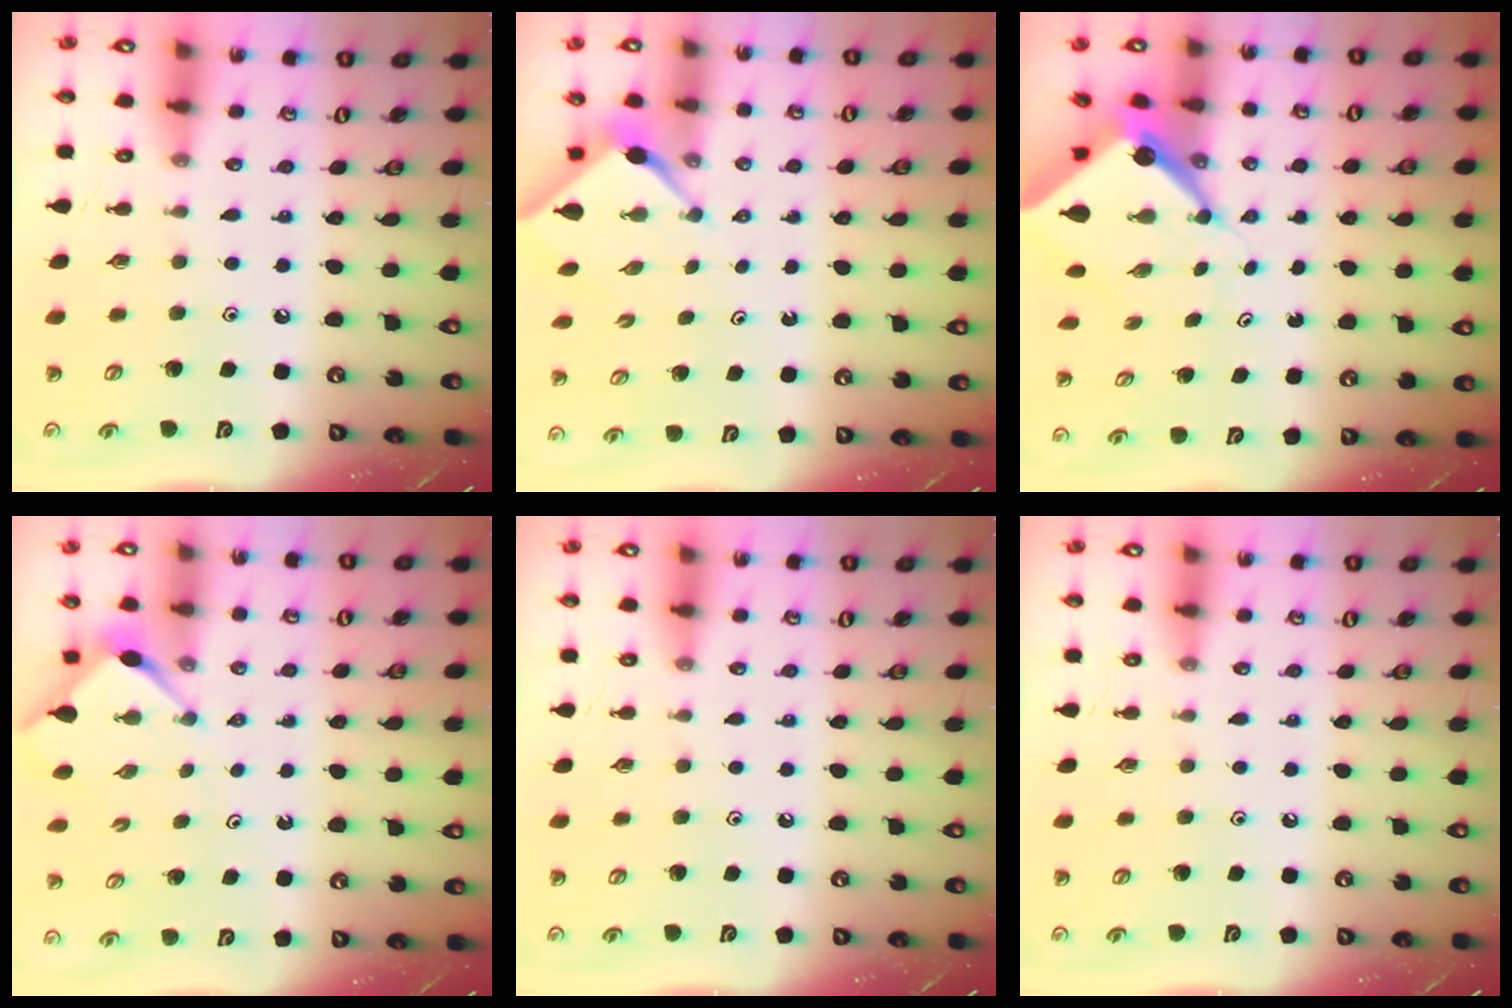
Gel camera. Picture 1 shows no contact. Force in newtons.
{"total": 2.5, "press": 2.5, "slide": 0.3}
{"total": 6.5, "press": 6.5, "slide": 0.5}
{"total": 2.9, "press": 2.9, "slide": 0.3}
{"total": 0.0}
{"total": 0.0}